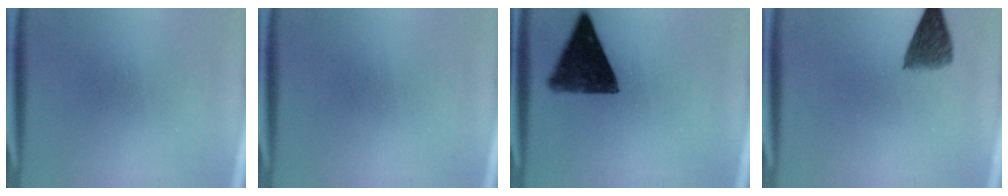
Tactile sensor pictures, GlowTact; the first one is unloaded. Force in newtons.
{"total": 0.0}
{"total": 11.5}
{"total": 4.7}